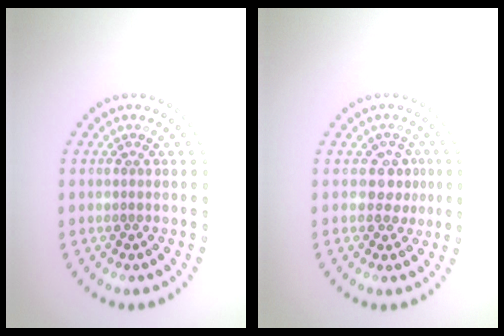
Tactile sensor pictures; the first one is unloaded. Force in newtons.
{"total": 2.2, "press": 1.6, "slide": 1.5}